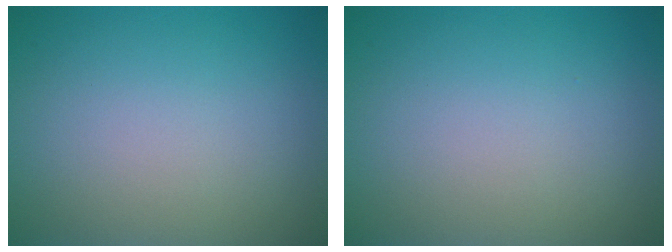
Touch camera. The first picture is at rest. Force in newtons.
{"total": 0.0}